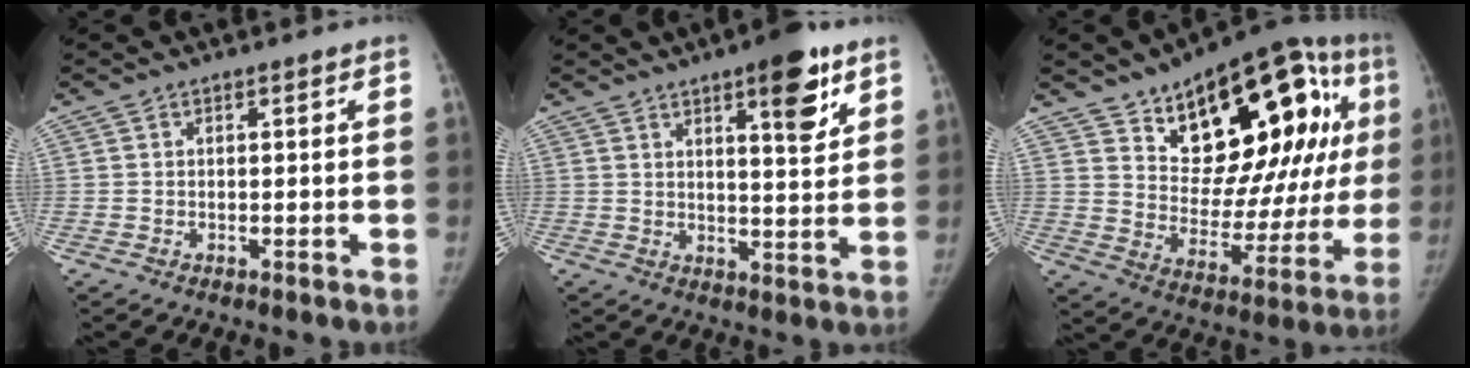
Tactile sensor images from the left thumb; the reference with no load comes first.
{"total": 10.0, "force": [5.6, 3.0, 7.8], "torque": [-0.088, -0.029, 0.075]}
{"total": 27.7, "force": [10.8, 13.4, 21.7], "torque": [-0.257, -0.004, 0.166]}